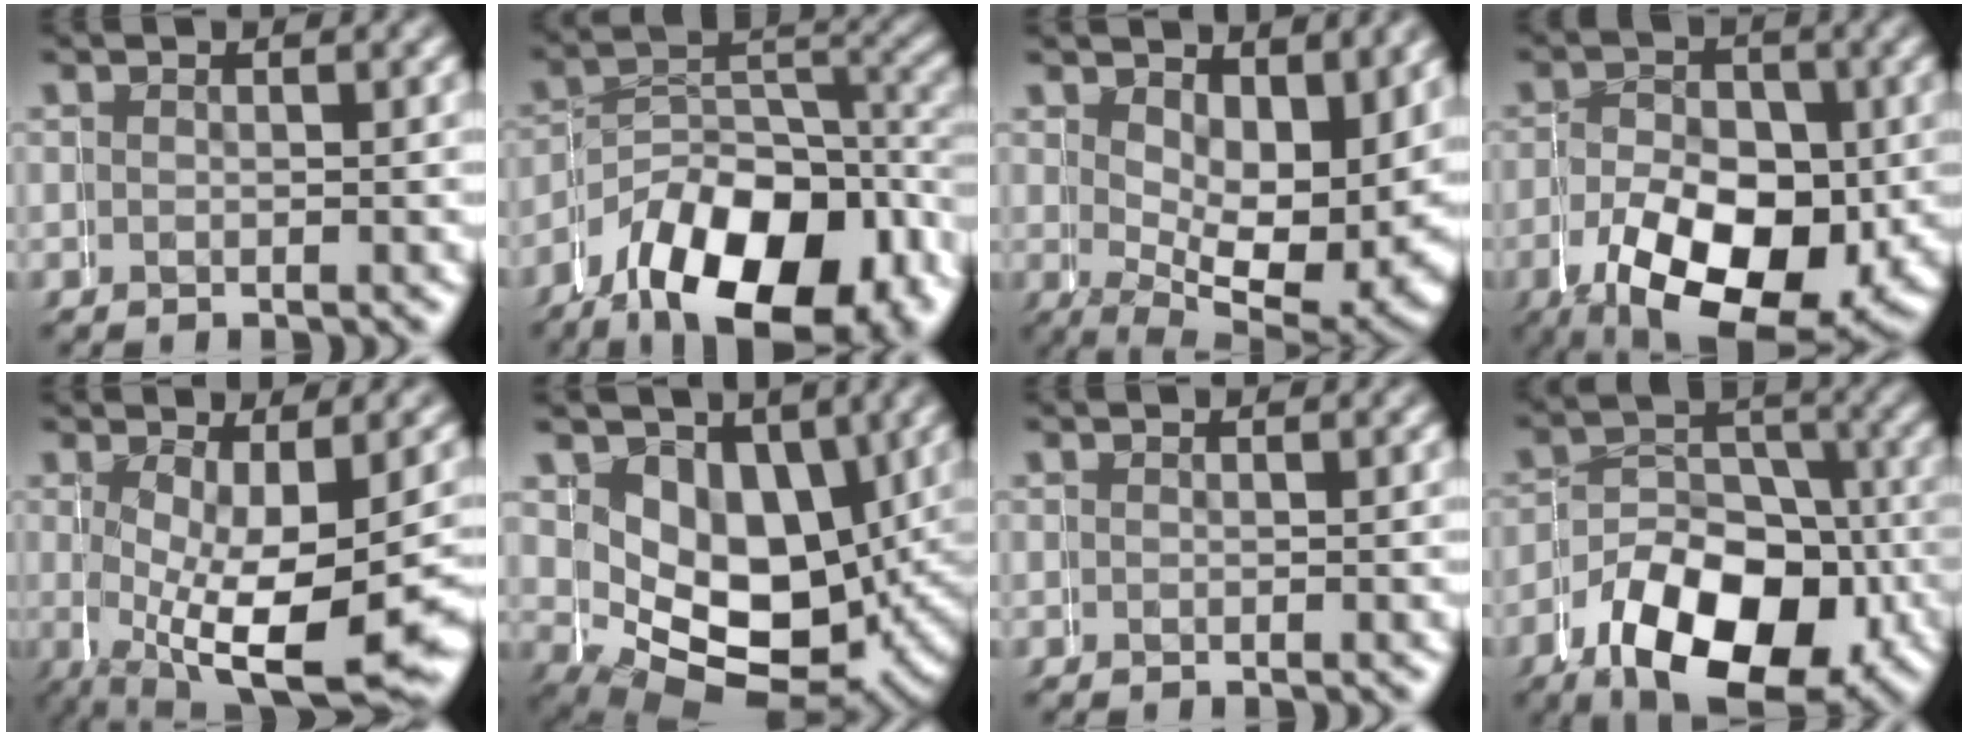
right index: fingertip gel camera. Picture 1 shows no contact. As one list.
[{"total": 13.6, "force": [-6.8, 7.2, 9.3], "torque": [-0.129, -0.044, -0.089]}, {"total": 10.6, "force": [1.4, 5.8, 8.8], "torque": [-0.118, -0.036, 0.036]}, {"total": 11.4, "force": [-3.3, 6.9, 8.4], "torque": [-0.151, -0.056, -0.028]}, {"total": 10.0, "force": [-0.8, 3.9, 9.1], "torque": [-0.151, -0.034, 0.014]}, {"total": 11.7, "force": [-0.2, 9.4, 7.0], "torque": [-0.136, -0.057, 0.016]}, {"total": 0.0}, {"total": 12.4, "force": [-5.7, 7.6, 7.9], "torque": [-0.131, -0.056, -0.068]}]